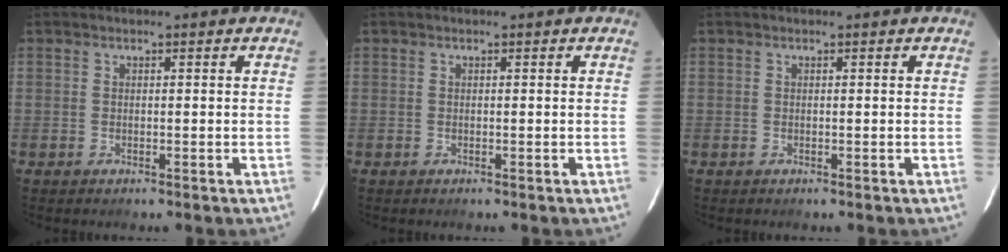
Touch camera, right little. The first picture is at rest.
{"total": 0.0}
{"total": 0.0}